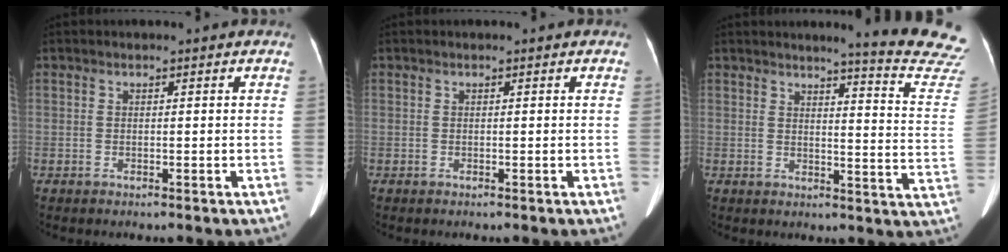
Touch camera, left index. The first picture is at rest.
{"total": 0.0}
{"total": 14.8, "force": [14.1, -1.6, 4.1], "torque": [-0.040, -0.134, 0.139]}